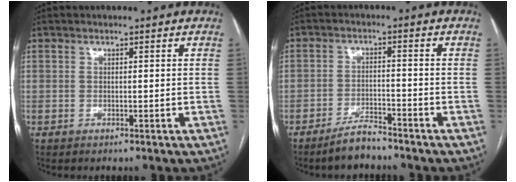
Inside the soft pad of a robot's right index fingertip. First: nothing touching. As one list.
[{"total": 4.3, "force": [-3.8, 0.9, 1.7], "torque": [-0.032, -0.005, -0.071]}]